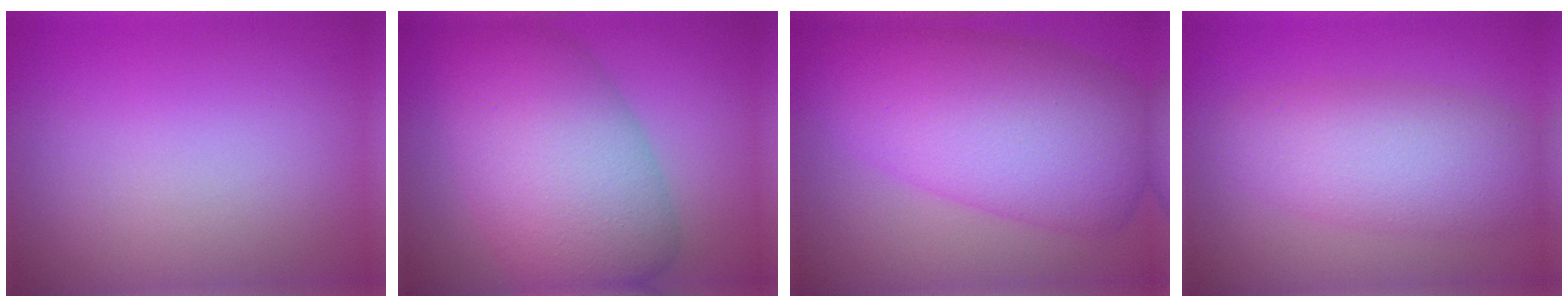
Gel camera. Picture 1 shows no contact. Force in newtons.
{"total": 10.6, "press": 10.6, "slide": 0.4}
{"total": 10.7, "press": 10.7, "slide": 0.3}
{"total": 6.1, "press": 6.1, "slide": 0.4}